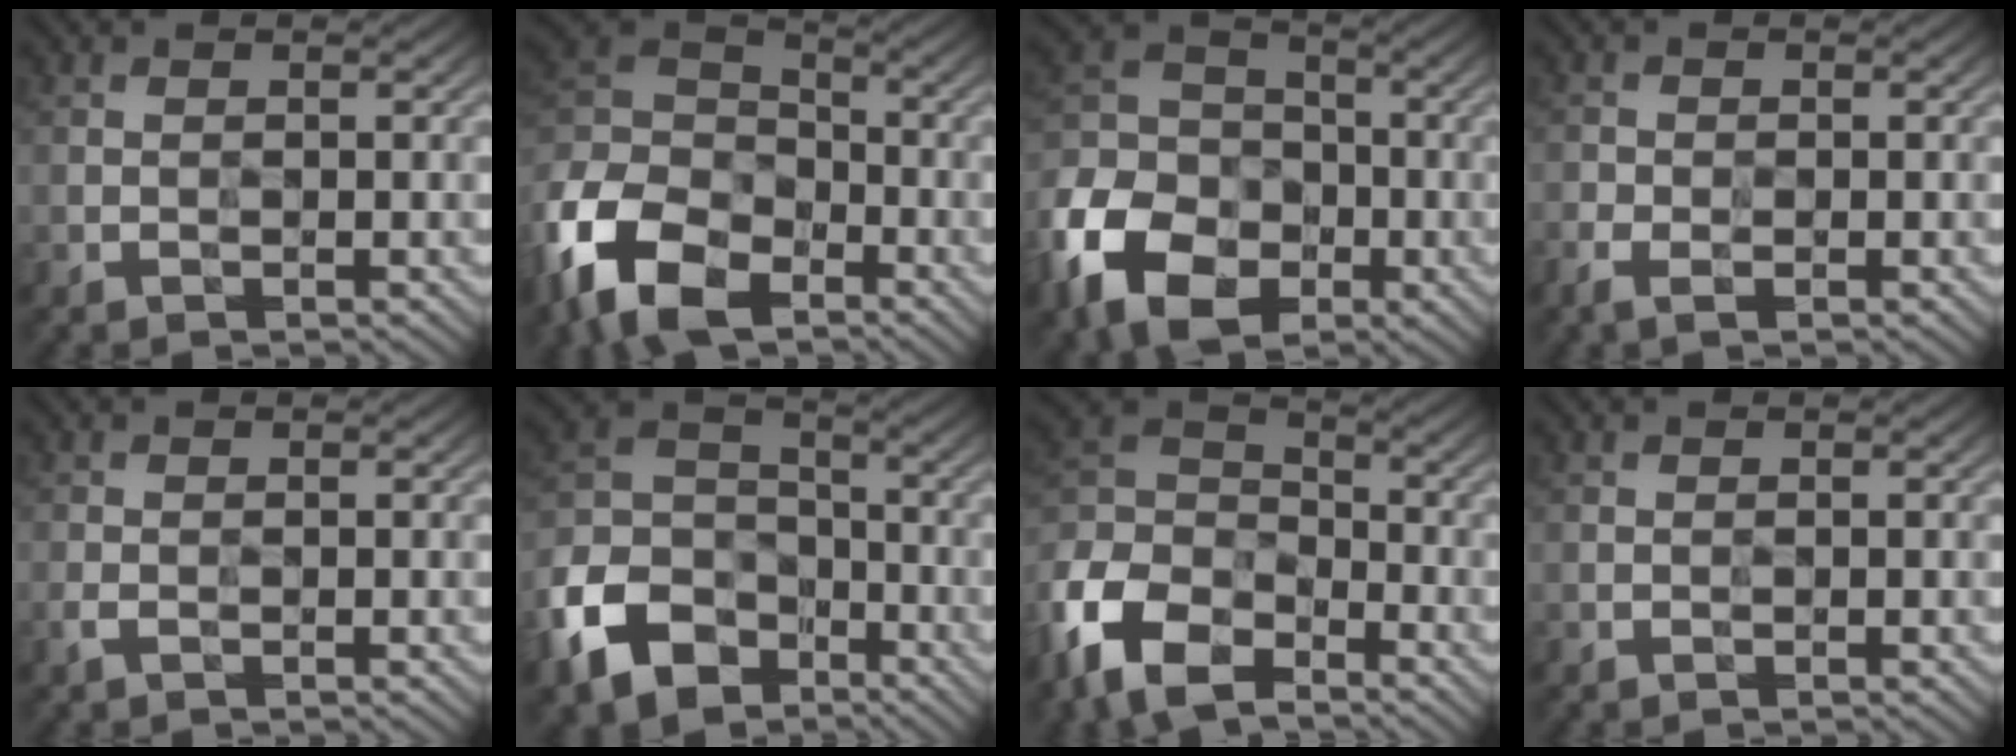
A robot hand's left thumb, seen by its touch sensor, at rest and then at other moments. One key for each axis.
{"total": 14.4, "fx": -7.5, "fy": 9.3, "fz": 8.1, "tx": -0.221, "ty": -0.026, "tz": -0.154}
{"total": 14.1, "fx": -6.5, "fy": 10.1, "fz": 7.4, "tx": -0.200, "ty": -0.040, "tz": -0.140}
{"total": 2.5, "fx": -1.6, "fy": 1.3, "fz": 1.5, "tx": -0.029, "ty": -0.006, "tz": -0.034}
{"total": 0.9, "fx": -0.5, "fy": 0.4, "fz": 0.6, "tx": -0.017, "ty": -0.001, "tz": -0.013}
{"total": 12.9, "fx": -7.2, "fy": 8.8, "fz": 6.2, "tx": -0.173, "ty": -0.024, "tz": -0.153}
{"total": 12.5, "fx": -8.0, "fy": 6.8, "fz": 6.9, "tx": -0.177, "ty": -0.024, "tz": -0.166}
{"total": 0.0}